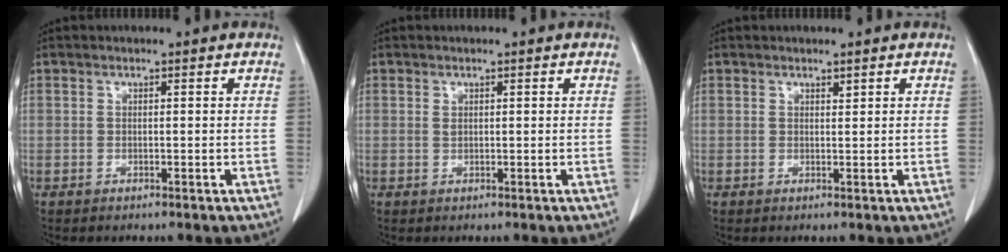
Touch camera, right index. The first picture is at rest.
{"total": 0.5, "force": [0.2, 0.2, 0.4], "torque": [-0.010, 0.000, 0.006]}
{"total": 0.6, "force": [0.5, 0.1, 0.3], "torque": [-0.007, -0.005, 0.008]}